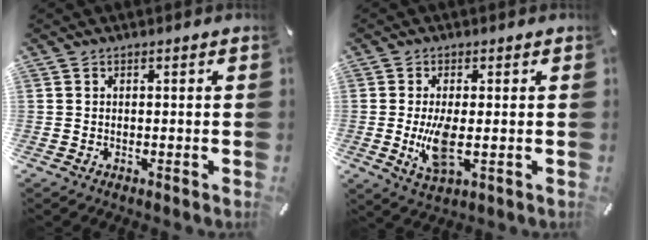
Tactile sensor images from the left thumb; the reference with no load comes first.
{"total": 7.8, "force": [-0.6, 3.0, 7.1], "torque": [-0.162, -0.017, -0.012]}